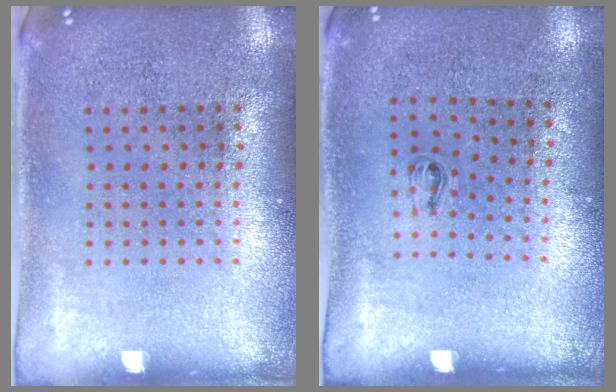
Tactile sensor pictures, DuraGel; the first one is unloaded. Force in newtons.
{"total": 0.5, "press": 0.3, "slide": 0.5}